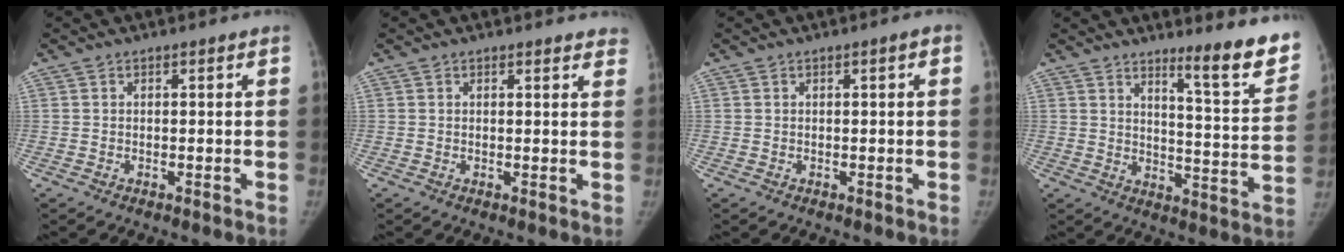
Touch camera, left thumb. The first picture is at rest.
{"total": 4.4, "force": [4.1, 1.1, 1.1], "torque": [0.010, -0.016, 0.028]}
{"total": 1.1, "force": [0.3, 0.1, 1.1], "torque": [-0.019, 0.002, 0.003]}
{"total": 13.4, "force": [9.8, 1.9, 9.0], "torque": [-0.089, -0.080, 0.137]}